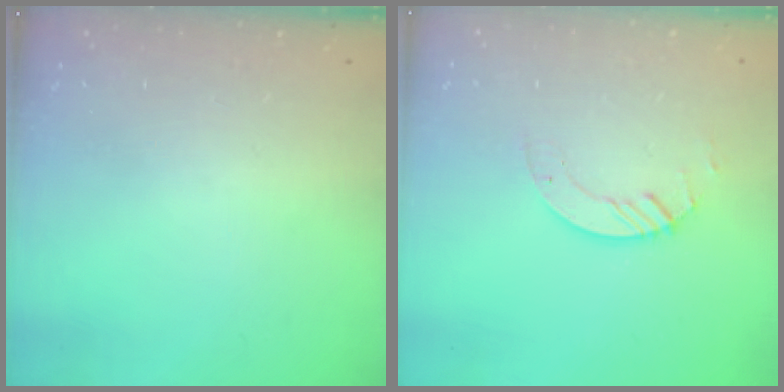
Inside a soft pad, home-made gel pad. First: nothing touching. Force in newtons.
{"total": 2.6, "press": 2.6, "slide": 0.3}